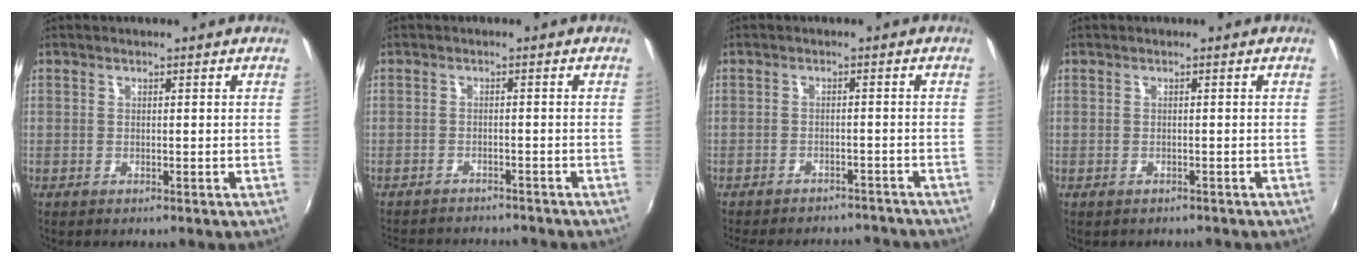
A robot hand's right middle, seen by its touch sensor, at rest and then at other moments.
{"total": 8.7, "force": [-8.0, 2.1, 2.6], "torque": [-0.069, -0.014, -0.118]}
{"total": 13.7, "force": [-12.0, 4.6, 4.5], "torque": [-0.106, 0.002, -0.153]}
{"total": 1.2, "force": [-1.0, 0.7, 0.3], "torque": [-0.009, -0.004, -0.014]}